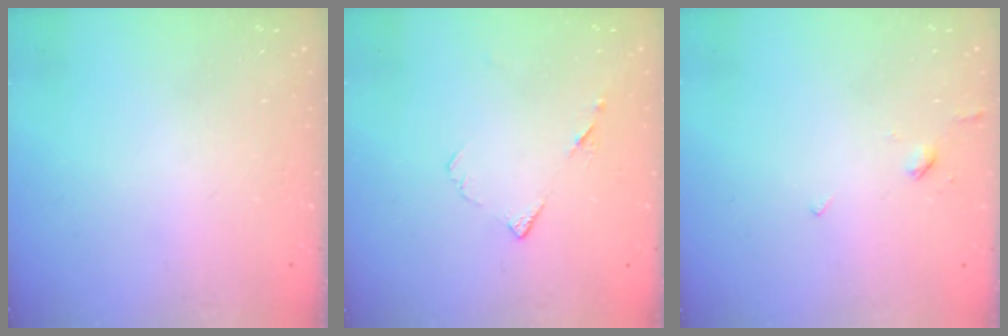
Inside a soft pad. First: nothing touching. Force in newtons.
{"total": 6.5, "press": 6.5, "slide": 1.1}
{"total": 3.5, "press": 3.5, "slide": 0.7}